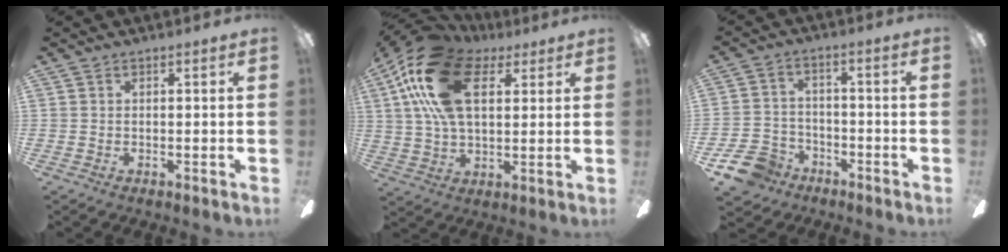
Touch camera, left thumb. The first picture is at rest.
{"total": 21.8, "force": [8.6, 12.5, 15.7], "torque": [-0.313, -0.003, 0.147]}
{"total": 8.8, "force": [-5.7, 6.0, 2.9], "torque": [-0.074, 0.035, -0.108]}